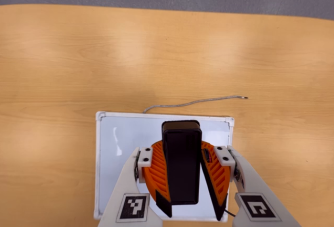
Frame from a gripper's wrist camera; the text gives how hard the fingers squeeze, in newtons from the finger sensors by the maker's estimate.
{"total": 10.8, "left": 10.4, "right": 11.2}